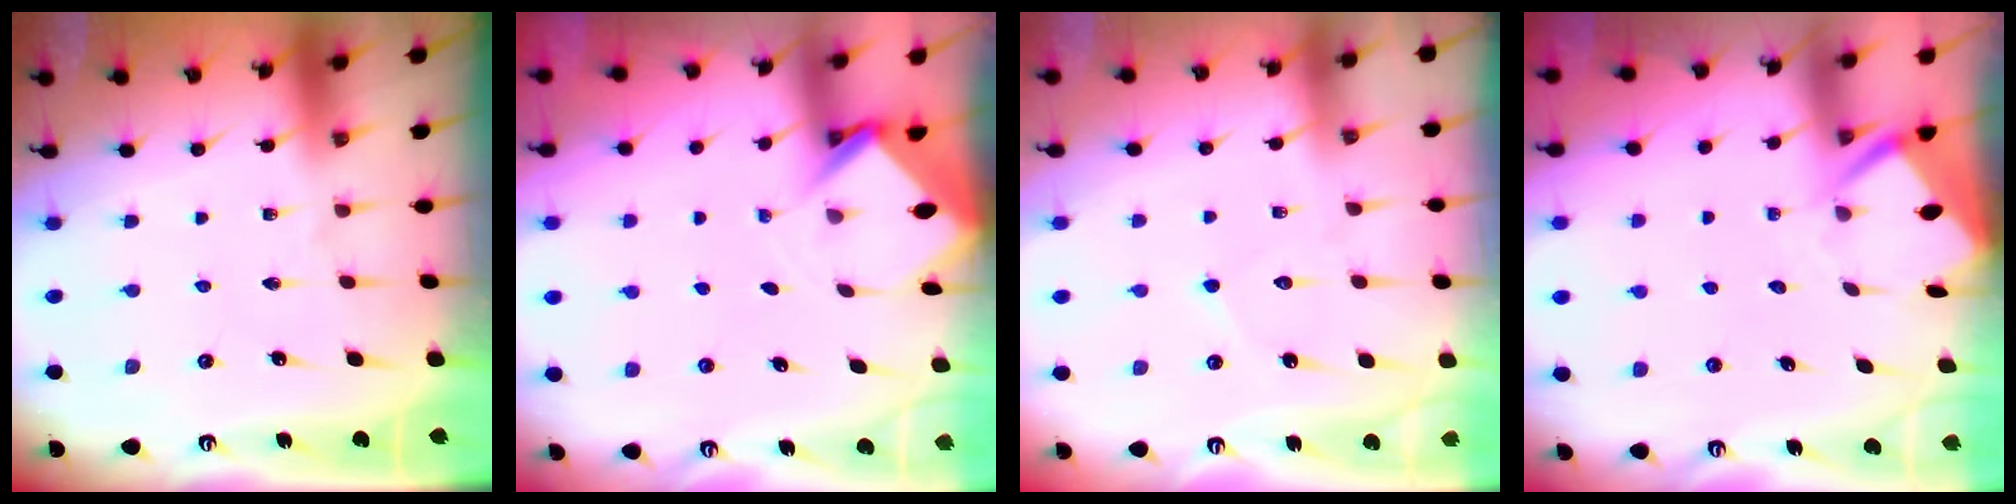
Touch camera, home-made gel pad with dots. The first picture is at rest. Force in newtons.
{"total": 2.9, "press": 2.9, "slide": 0.2}
{"total": 4.7, "press": 4.7, "slide": 0.4}
{"total": 3.5, "press": 3.5, "slide": 0.3}